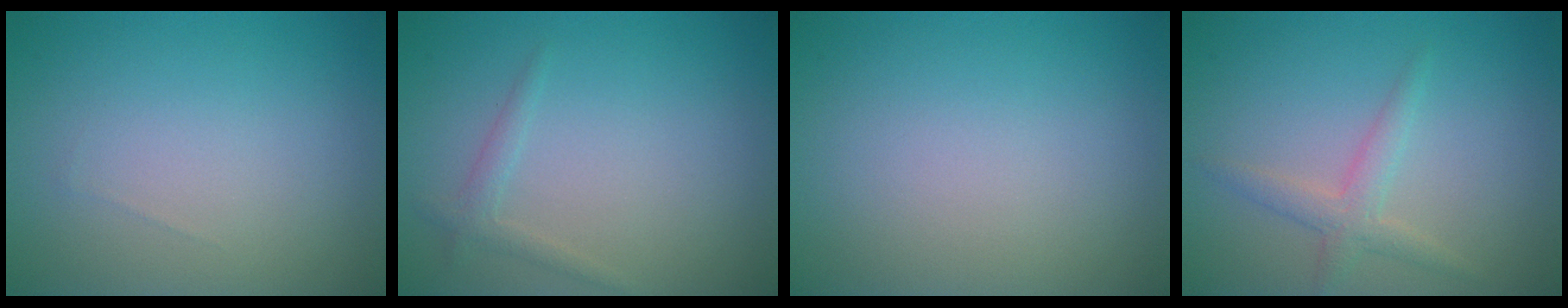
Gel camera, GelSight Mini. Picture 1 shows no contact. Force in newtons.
{"total": 1.2, "press": 1.2, "slide": 0.1}
{"total": 0.0}
{"total": 2.2, "press": 2.1, "slide": 0.1}